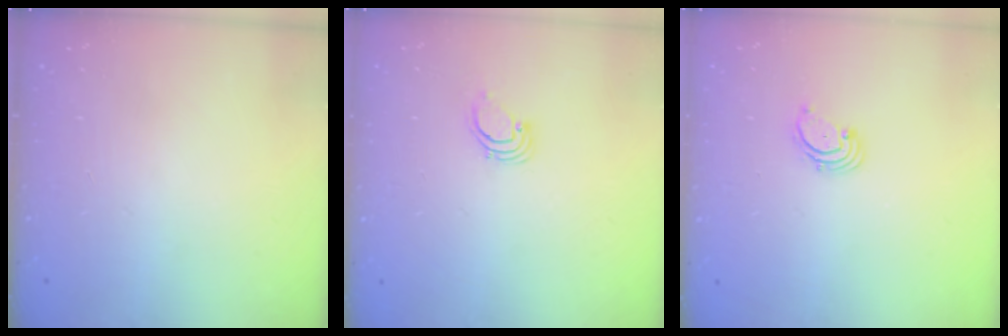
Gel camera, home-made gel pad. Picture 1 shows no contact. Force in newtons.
{"total": 1.9, "press": 1.9, "slide": 0.1}
{"total": 1.7, "press": 1.6, "slide": 0.2}